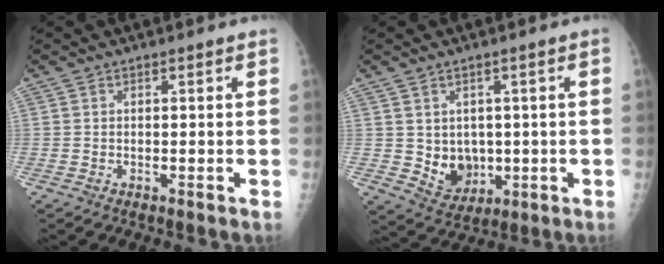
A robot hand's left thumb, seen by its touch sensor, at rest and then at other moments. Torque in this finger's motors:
{"motor_torque": [-0.46, -0.04, 0.20, -0.15, 0.00]}